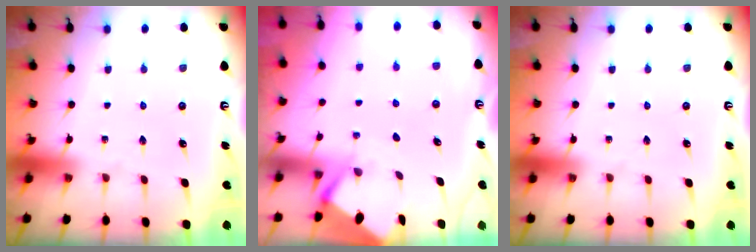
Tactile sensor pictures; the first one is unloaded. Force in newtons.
{"total": 2.8, "press": 2.8, "slide": 0.3}
{"total": 0.0}